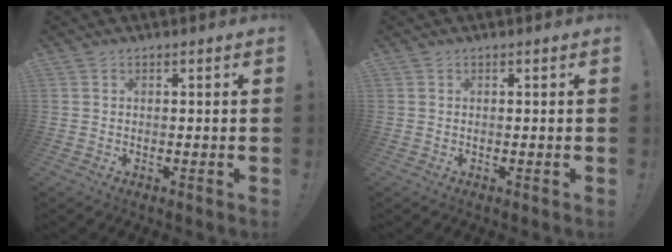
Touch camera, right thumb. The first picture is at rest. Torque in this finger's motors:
{"motor_torque": [0.00, 0.00, -0.05, 0.05, 0.00]}